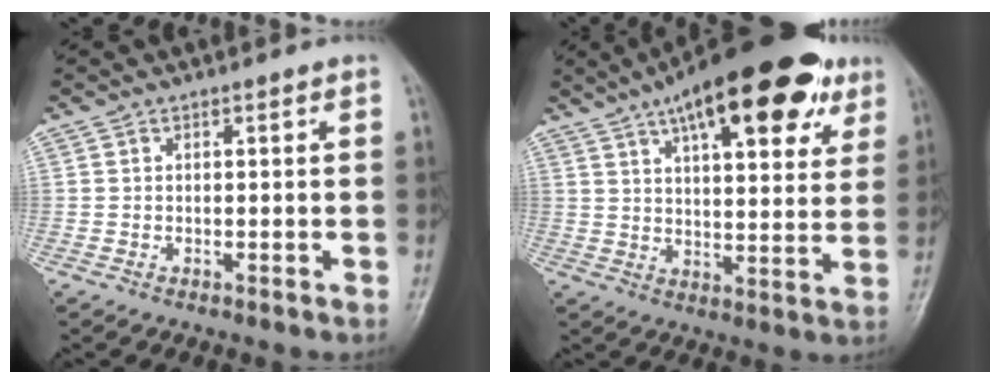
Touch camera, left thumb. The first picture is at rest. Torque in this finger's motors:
{"motor_torque": [0.67, 0.67, 1.71, -1.05, 0.33]}